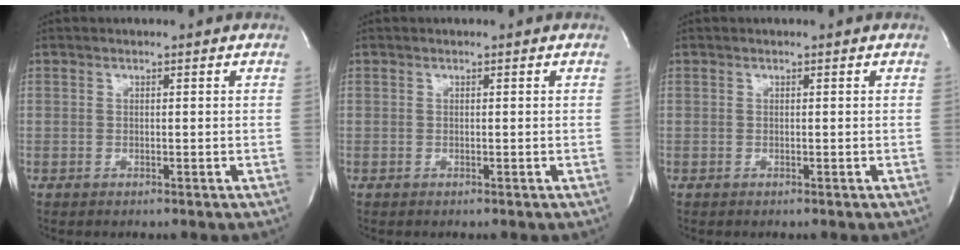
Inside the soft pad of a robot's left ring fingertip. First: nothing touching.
{"total": 0.0}
{"total": 0.0}